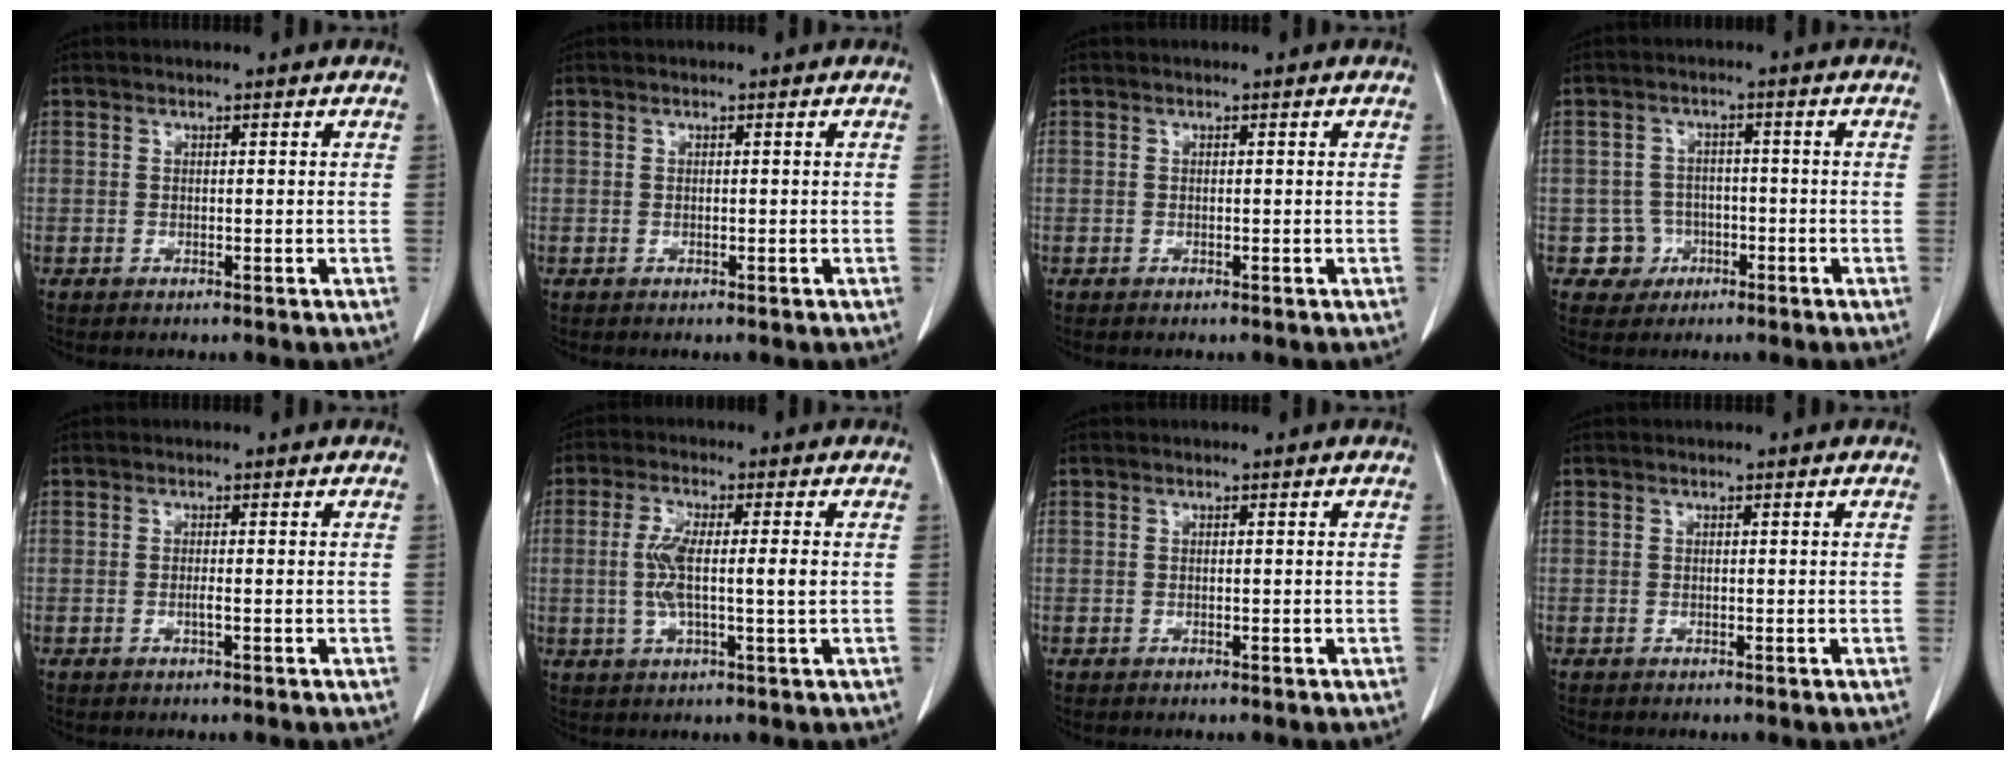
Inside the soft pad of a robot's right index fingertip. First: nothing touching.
{"total": 0.0}
{"total": 0.0}
{"total": 4.6, "force": [-1.7, 4.3, -0.1], "torque": [0.013, 0.016, -0.022]}
{"total": 1.0, "force": [-0.3, 0.2, 0.9], "torque": [-0.020, 0.000, -0.005]}
{"total": 7.3, "force": [0.0, 1.2, 7.2], "torque": [-0.145, 0.005, 0.000]}
{"total": 0.0}
{"total": 0.0}